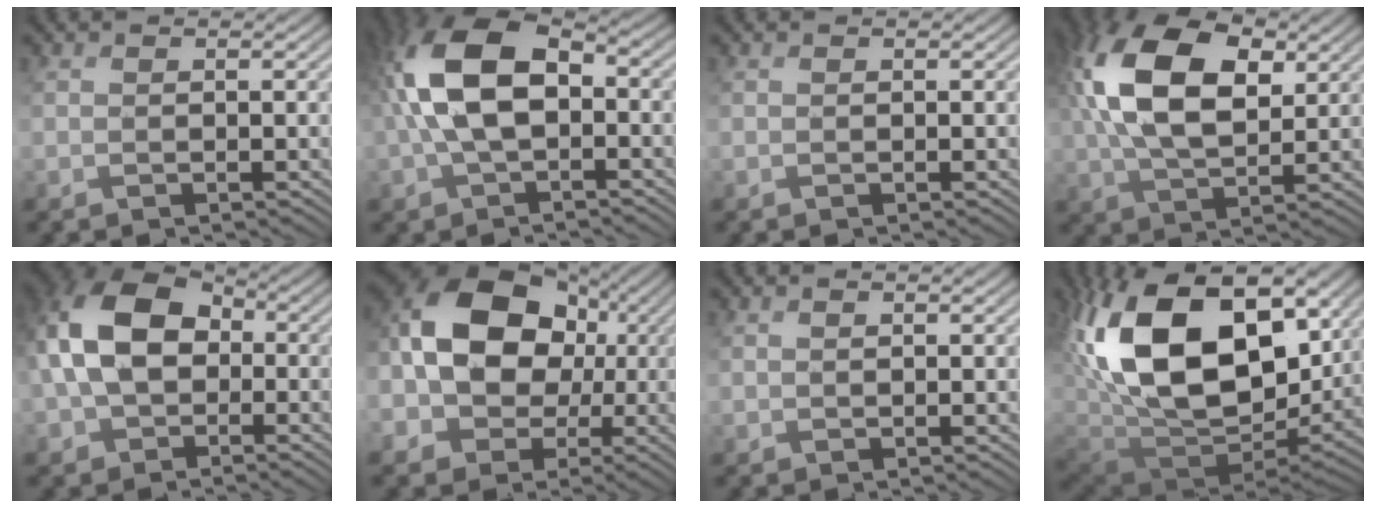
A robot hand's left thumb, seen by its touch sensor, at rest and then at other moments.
{"total": 11.0, "force": [-0.2, 6.0, 9.2], "torque": [-0.199, 0.018, -0.013]}
{"total": 0.0}
{"total": 15.0, "force": [4.0, 8.6, 11.7], "torque": [-0.271, 0.023, 0.072]}
{"total": 13.4, "force": [0.1, 9.3, 9.6], "torque": [-0.219, 0.003, -0.012]}
{"total": 17.4, "force": [0.7, 13.3, 11.2], "torque": [-0.244, 0.017, -0.001]}
{"total": 0.8, "force": [0.4, 0.3, 0.6], "torque": [-0.016, 0.002, 0.009]}
{"total": 21.4, "force": [5.2, 13.4, 16.0], "torque": [-0.357, 0.002, 0.094]}